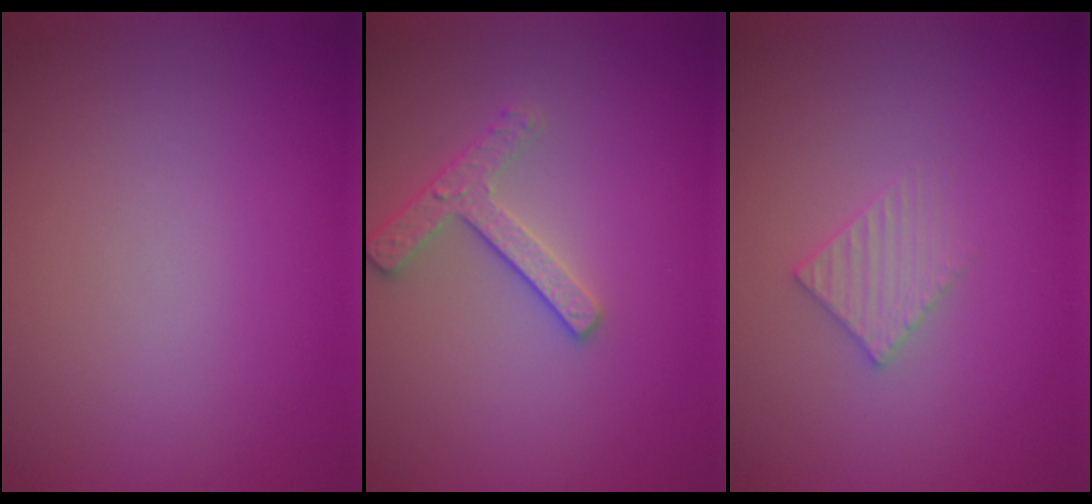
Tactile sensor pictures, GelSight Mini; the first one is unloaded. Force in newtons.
{"total": 2.4, "press": 2.3, "slide": 0.8}
{"total": 1.9, "press": 1.9, "slide": 0.2}